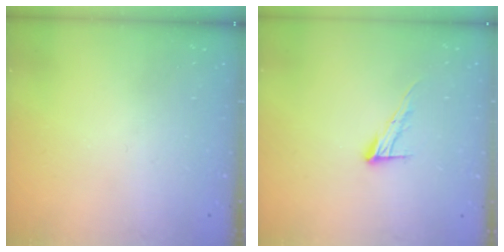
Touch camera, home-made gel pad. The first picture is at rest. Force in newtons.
{"total": 9.1, "press": 9.1, "slide": 0.6}